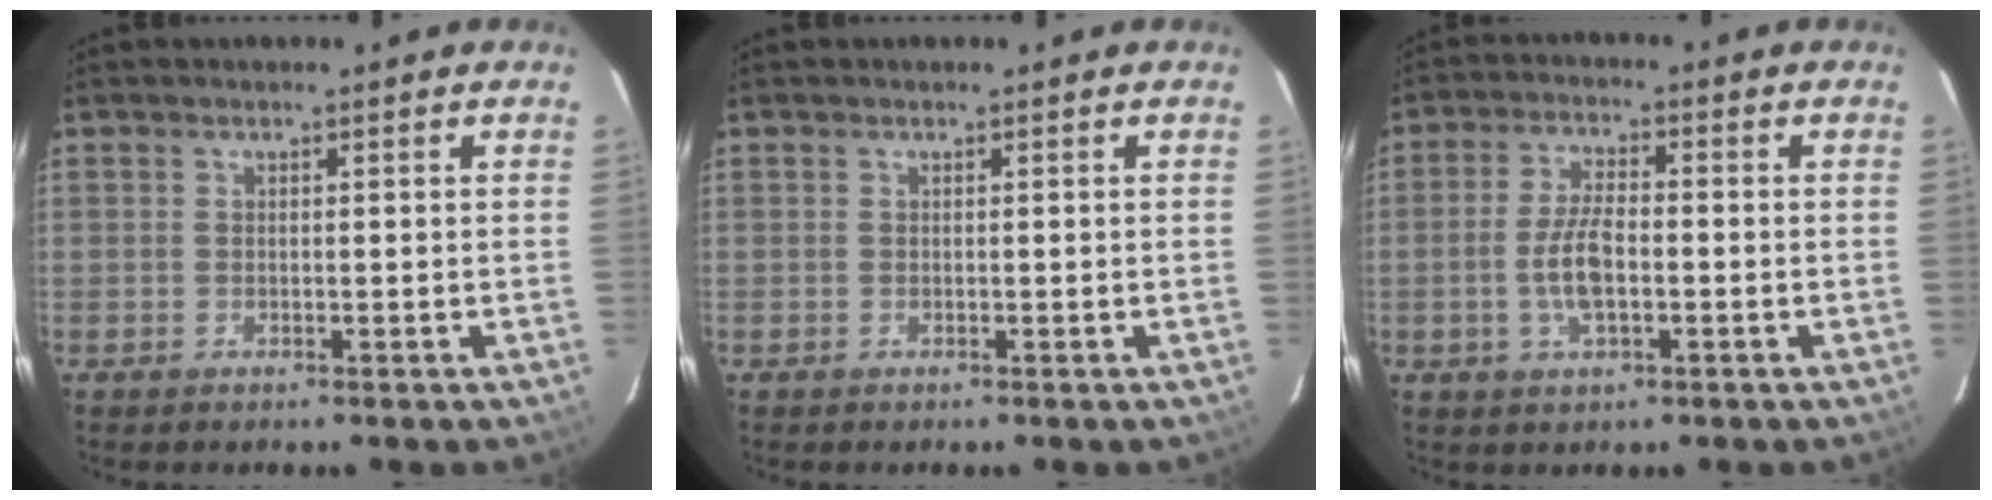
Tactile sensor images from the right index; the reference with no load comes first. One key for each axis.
{"total": 0.0}
{"total": 7.0, "fx": -1.6, "fy": 2.6, "fz": 6.3, "tx": -0.129, "ty": 0.002, "tz": -0.030}